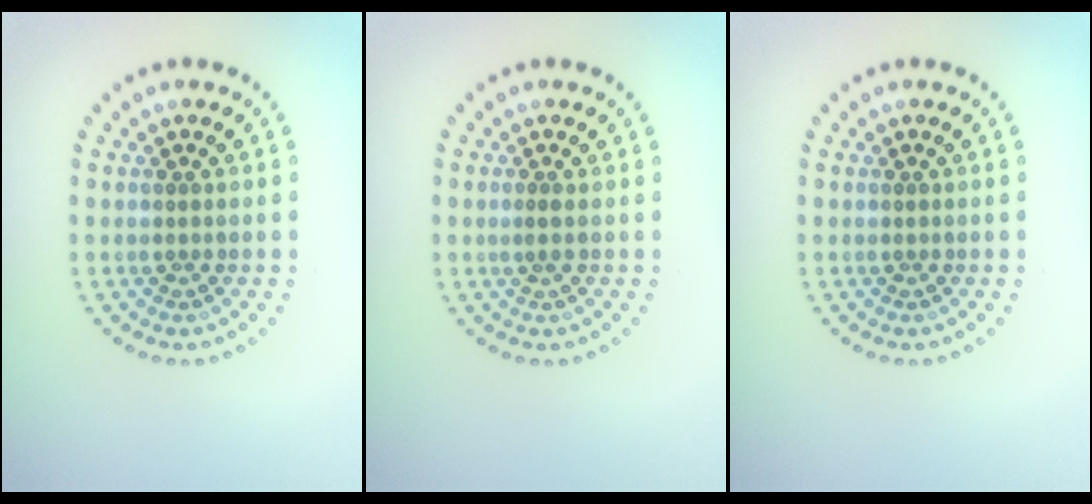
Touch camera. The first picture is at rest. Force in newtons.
{"total": 0.6, "press": 0.3, "slide": 0.5}
{"total": 0.0}